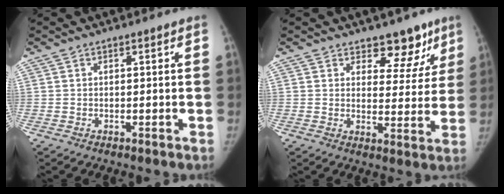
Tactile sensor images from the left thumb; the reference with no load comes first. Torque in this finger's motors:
{"motor_torque": [-0.03, 0.11, 0.41, -0.12, 0.00]}